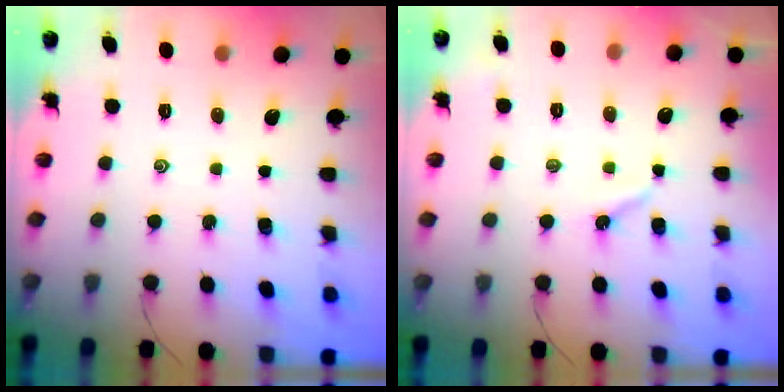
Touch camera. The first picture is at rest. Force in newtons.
{"total": 4.7, "press": 4.7, "slide": 0.4}